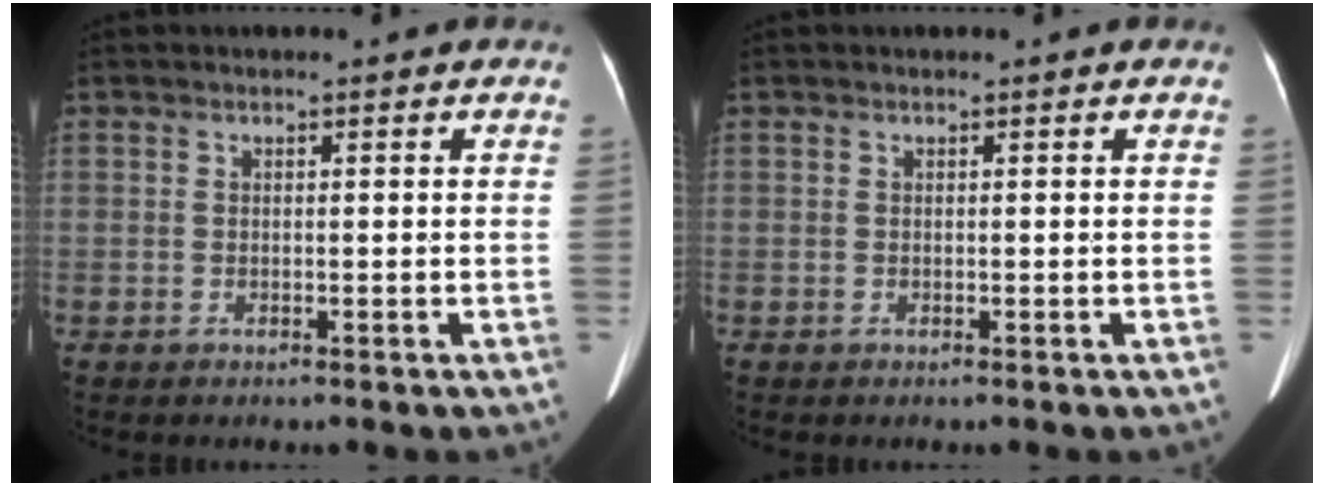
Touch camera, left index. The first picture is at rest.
{"total": 0.0}